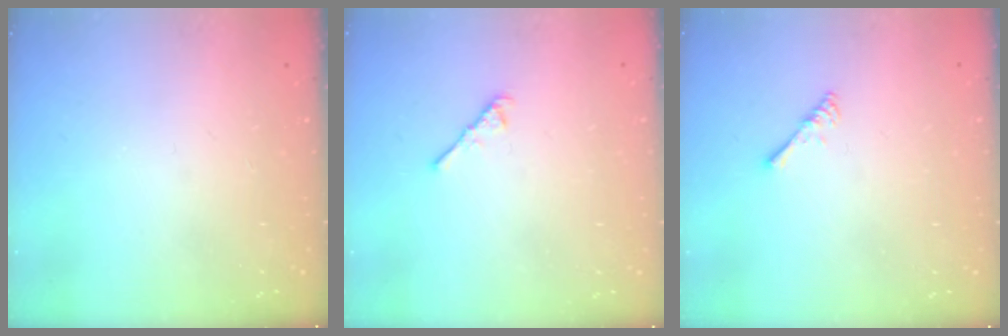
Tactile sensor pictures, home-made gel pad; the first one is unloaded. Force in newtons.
{"total": 3.9, "press": 3.8, "slide": 0.8}
{"total": 2.4, "press": 2.4, "slide": 0.4}